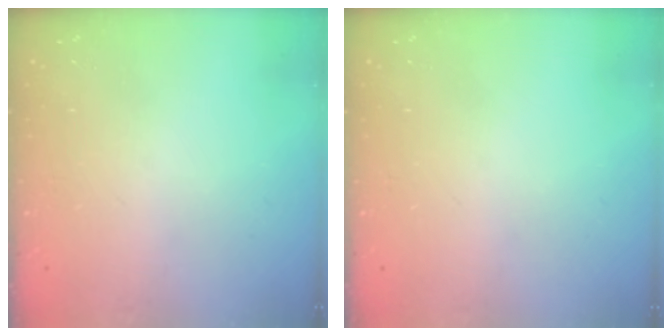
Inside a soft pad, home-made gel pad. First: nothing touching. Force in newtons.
{"total": 0.0}